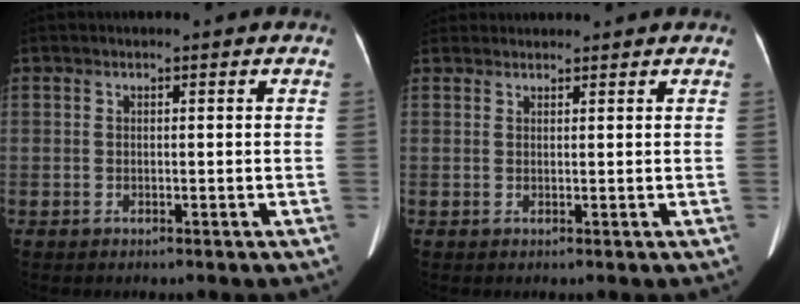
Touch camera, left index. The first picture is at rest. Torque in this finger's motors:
{"motor_torque": [0.98, -1.16, 0.27, 0.21]}